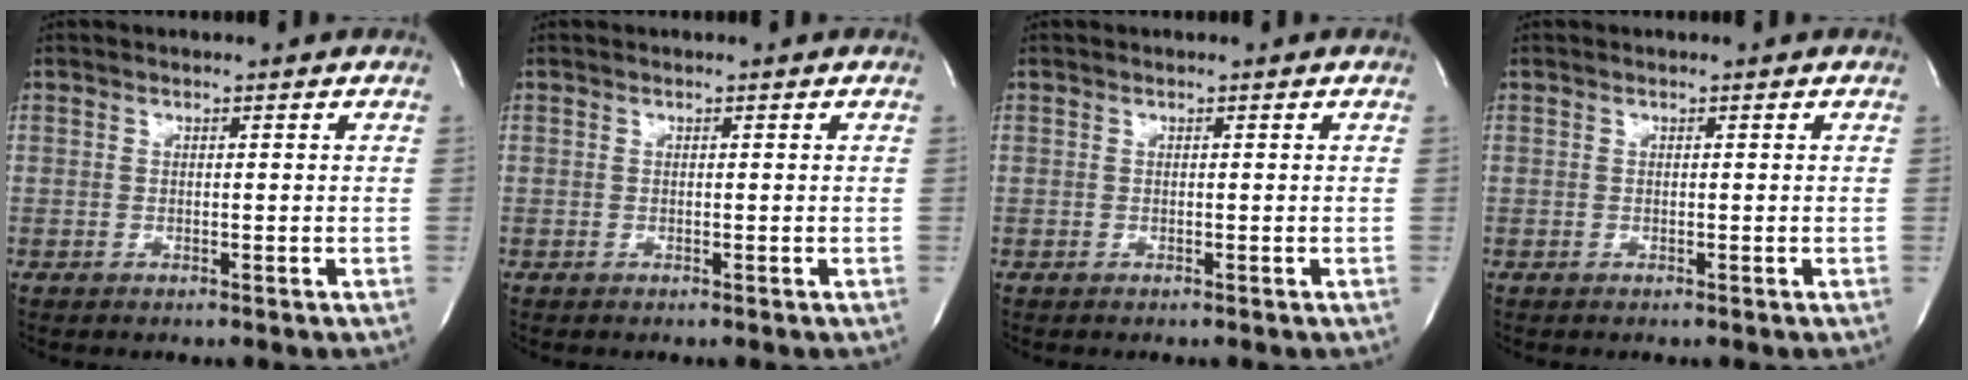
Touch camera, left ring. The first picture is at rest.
{"total": 0.0}
{"total": 0.0}
{"total": 0.0}